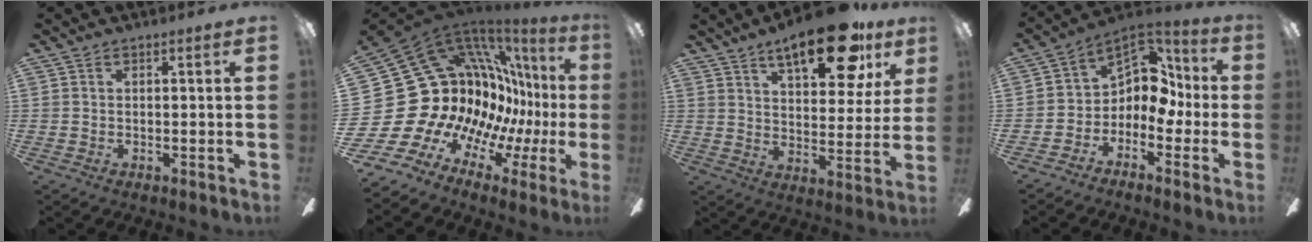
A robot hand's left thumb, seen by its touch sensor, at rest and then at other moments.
{"total": 21.6, "force": [2.2, 18.0, 11.7], "torque": [-0.197, -0.112, 0.118]}
{"total": 19.8, "force": [12.5, 7.4, 13.4], "torque": [-0.194, -0.060, 0.198]}
{"total": 9.2, "force": [1.1, 7.8, 4.8], "torque": [-0.067, -0.008, 0.027]}